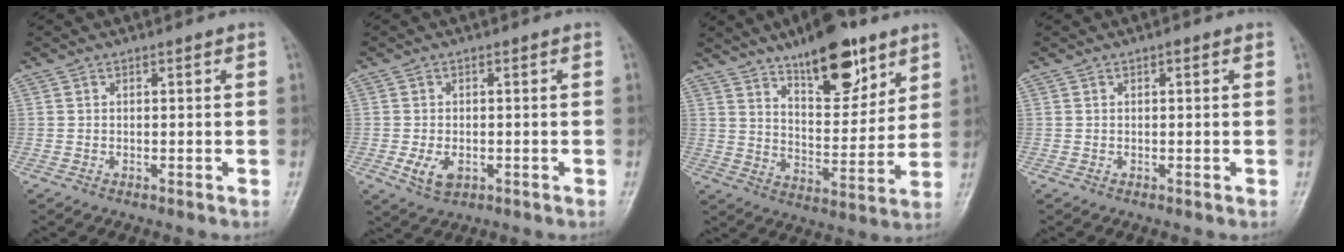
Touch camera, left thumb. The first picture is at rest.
{"total": 4.1, "force": [-1.1, 2.6, 3.0], "torque": [-0.054, -0.005, -0.014]}
{"total": 16.1, "force": [10.3, 6.4, 10.5], "torque": [-0.117, -0.059, 0.168]}
{"total": 0.7, "force": [0.3, 0.2, 0.6], "torque": [-0.008, 0.002, 0.001]}